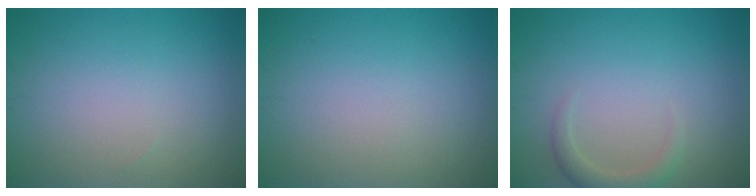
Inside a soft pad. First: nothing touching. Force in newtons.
{"total": 0.0}
{"total": 2.0, "press": 2.0, "slide": 0.3}